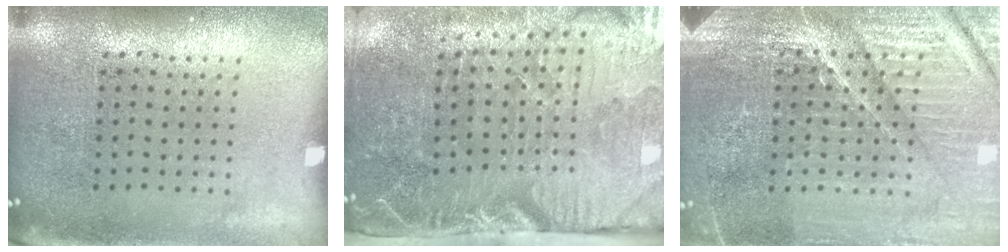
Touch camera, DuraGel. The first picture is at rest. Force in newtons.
{"total": 5.2, "press": 4.4, "slide": 2.8}
{"total": 4.8, "press": 4.6, "slide": 1.4}